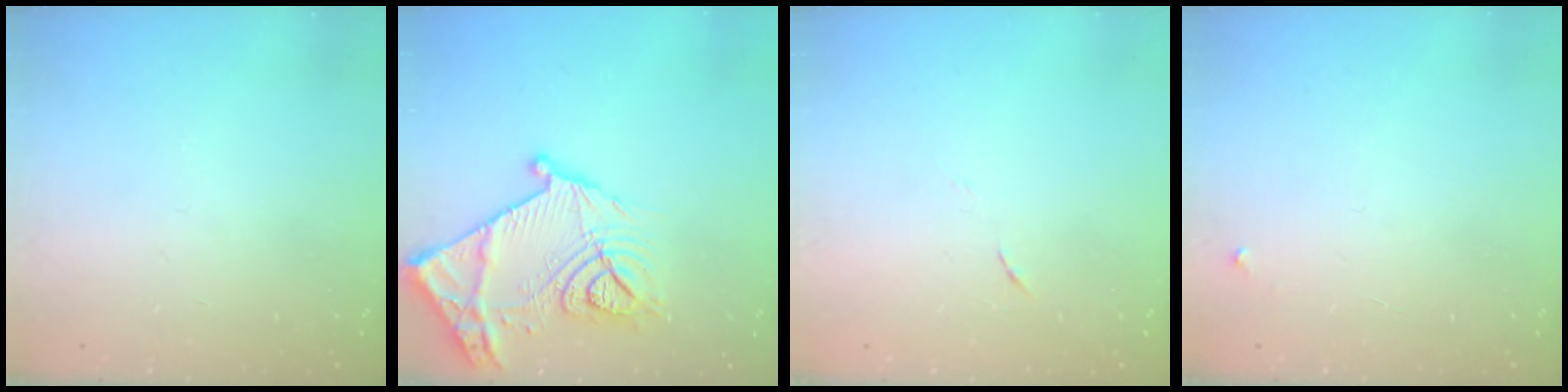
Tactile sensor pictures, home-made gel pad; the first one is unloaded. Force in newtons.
{"total": 21.8, "press": 21.8, "slide": 1.1}
{"total": 3.9, "press": 3.5, "slide": 1.6}
{"total": 2.2, "press": 2.2, "slide": 0.1}